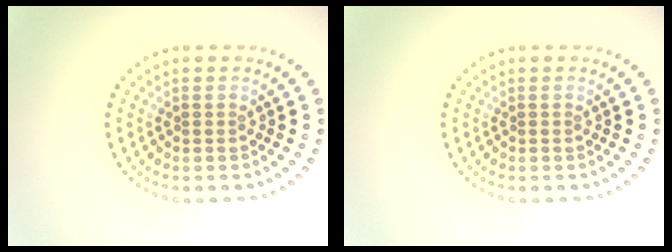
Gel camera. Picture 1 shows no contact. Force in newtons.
{"total": 0.0}